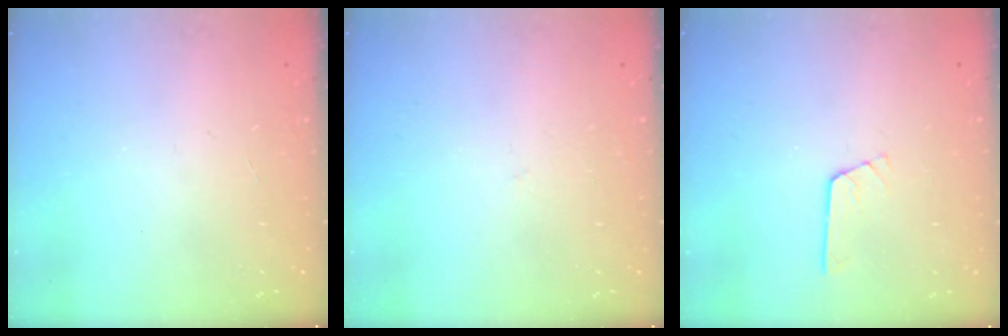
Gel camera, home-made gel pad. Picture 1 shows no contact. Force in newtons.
{"total": 2.6, "press": 2.6, "slide": 0.2}
{"total": 2.4, "press": 2.4, "slide": 0.2}